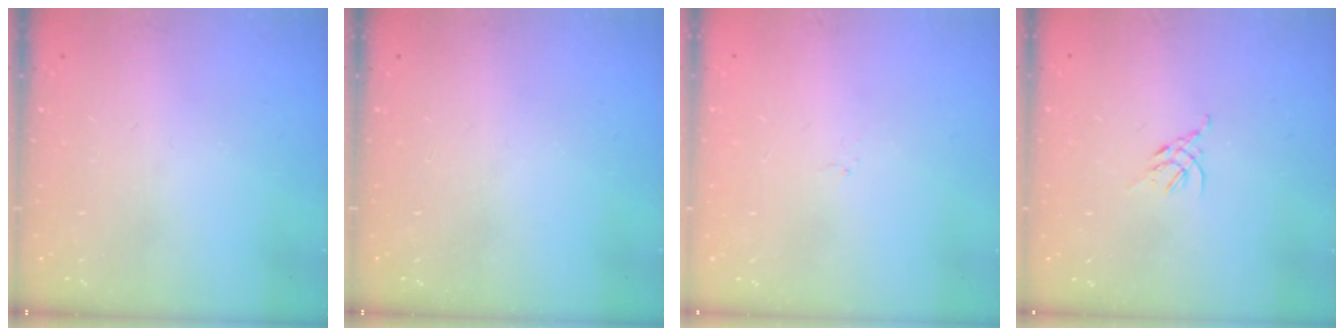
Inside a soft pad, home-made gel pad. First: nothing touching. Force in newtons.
{"total": 0.0}
{"total": 0.0}
{"total": 2.7, "press": 2.6, "slide": 0.7}